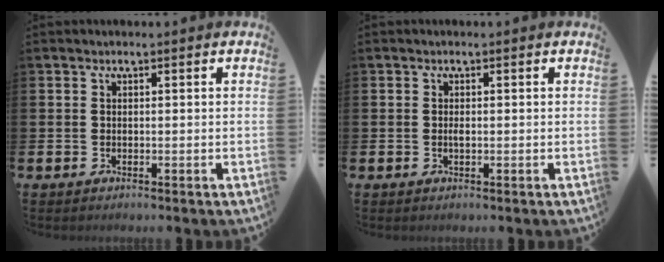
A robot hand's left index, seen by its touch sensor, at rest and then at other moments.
{"total": 0.8, "force": [0.0, 0.2, 0.7], "torque": [-0.010, -0.003, -0.002]}